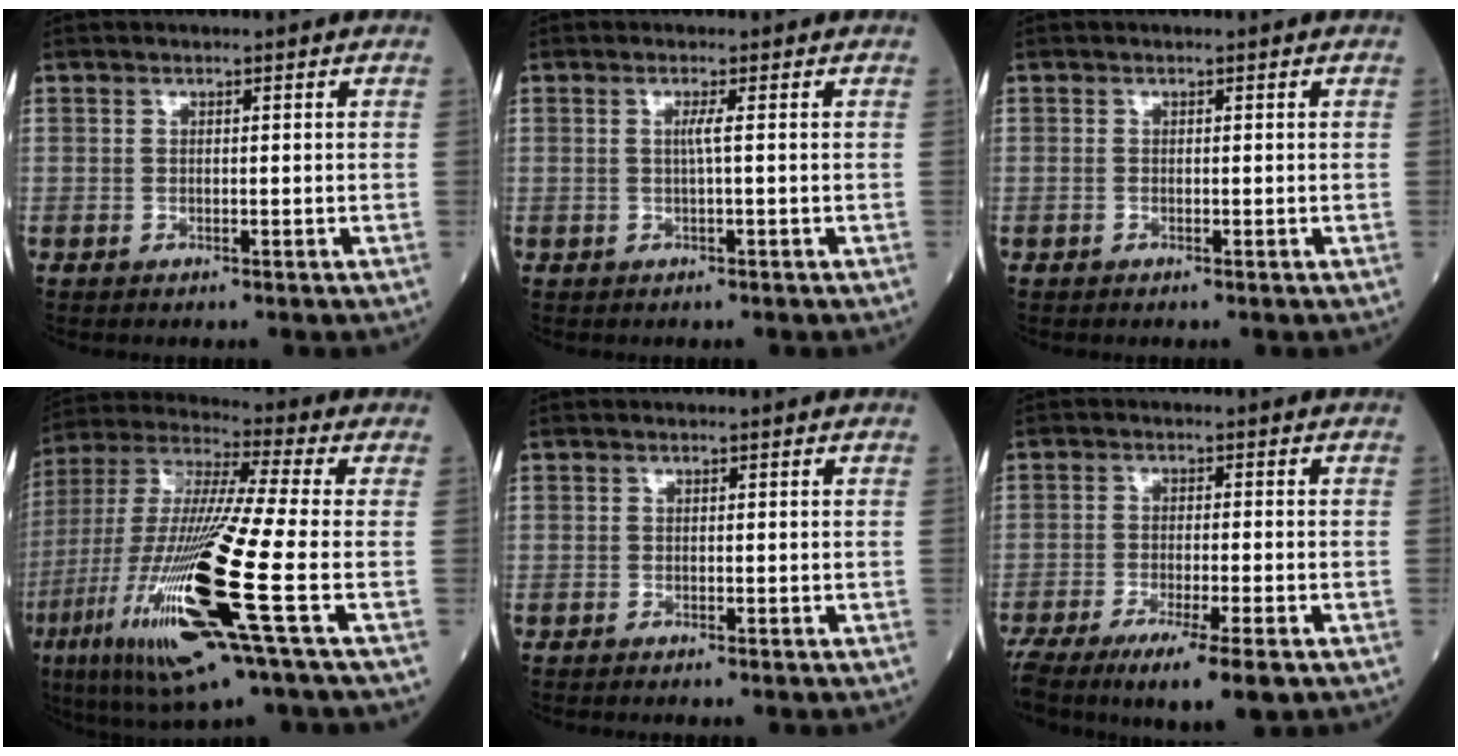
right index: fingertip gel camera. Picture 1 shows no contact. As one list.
[{"total": 1.2, "force": [0.0, -0.4, 1.1], "torque": [-0.024, 0.001, -0.001]}, {"total": 0.0}, {"total": 21.9, "force": [-7.1, 0.5, 20.7], "torque": [-0.450, -0.039, -0.139]}, {"total": 0.5, "force": [-0.5, -0.1, 0.2], "torque": [-0.002, 0.000, -0.009]}, {"total": 12.7, "force": [-8.5, 1.4, 9.3], "torque": [-0.150, -0.033, -0.138]}]